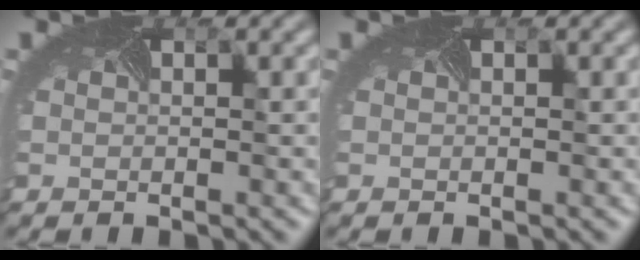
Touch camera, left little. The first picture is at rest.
{"total": 0.0}